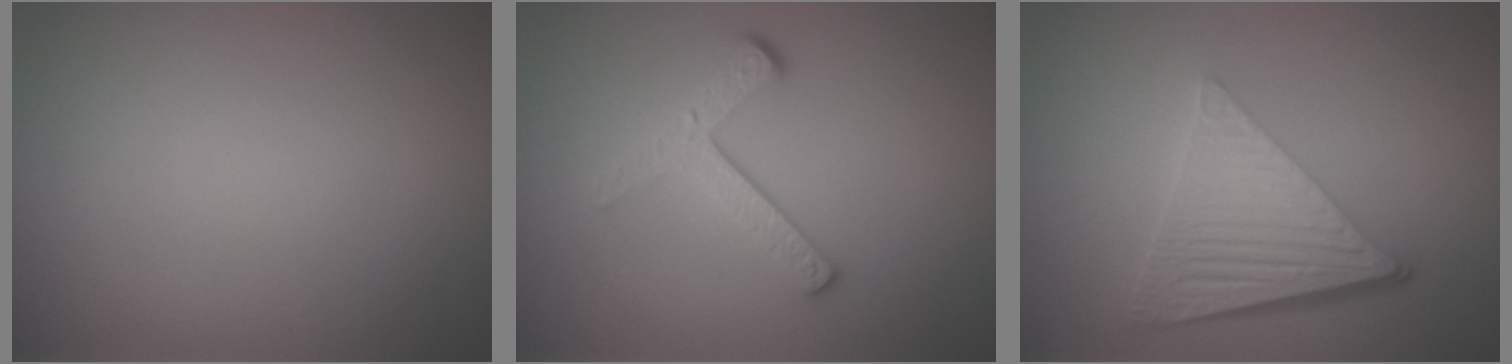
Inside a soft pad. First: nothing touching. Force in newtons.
{"total": 3.3, "press": 2.4, "slide": 2.3}
{"total": 6.5, "press": 4.4, "slide": 4.8}